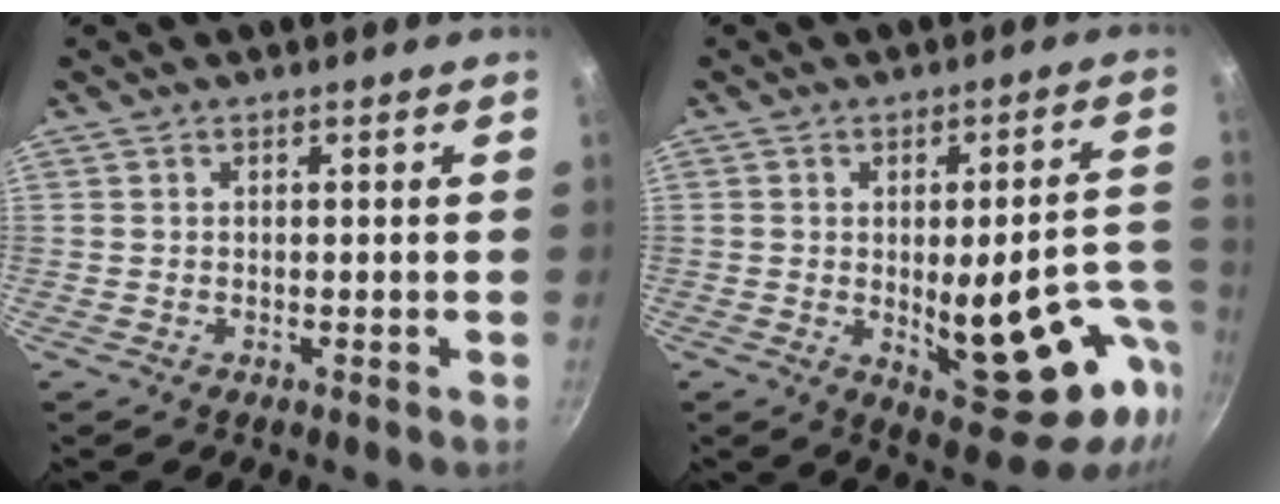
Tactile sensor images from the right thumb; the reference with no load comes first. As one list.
[{"total": 20.1, "force": [-4.1, 7.7, 18.1], "torque": [-0.184, 0.002, -0.038]}]